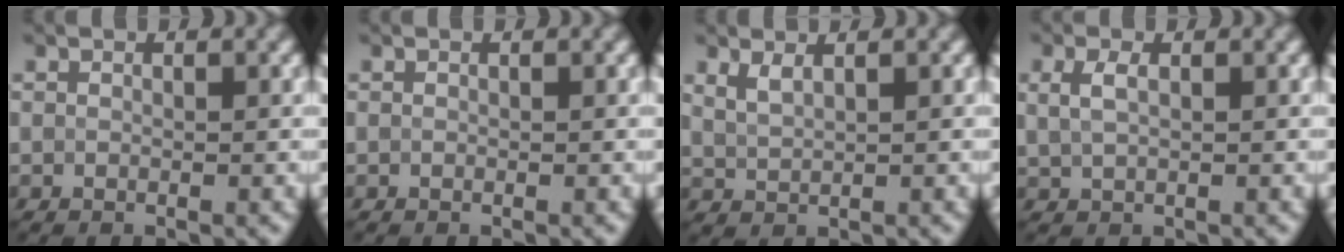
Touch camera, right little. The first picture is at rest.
{"total": 0.0}
{"total": 1.5, "force": [1.1, 0.4, 0.9], "torque": [-0.023, -0.003, 0.028]}
{"total": 1.9, "force": [0.6, 1.0, 1.5], "torque": [-0.037, 0.001, 0.015]}